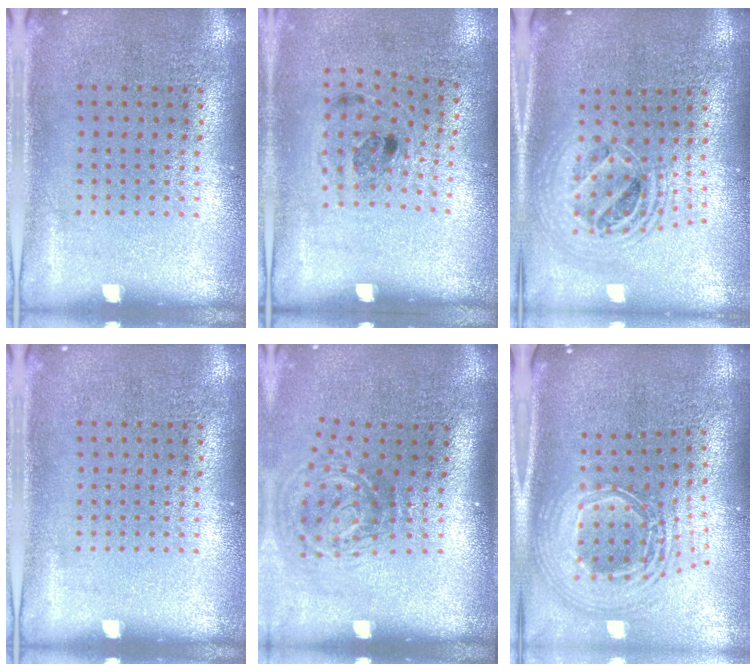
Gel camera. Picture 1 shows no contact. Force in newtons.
{"total": 1.2, "press": 0.8, "slide": 0.9}
{"total": 2.1, "press": 1.7, "slide": 1.2}
{"total": 0.0}
{"total": 2.1, "press": 1.2, "slide": 1.6}
{"total": 2.8, "press": 1.9, "slide": 2.0}